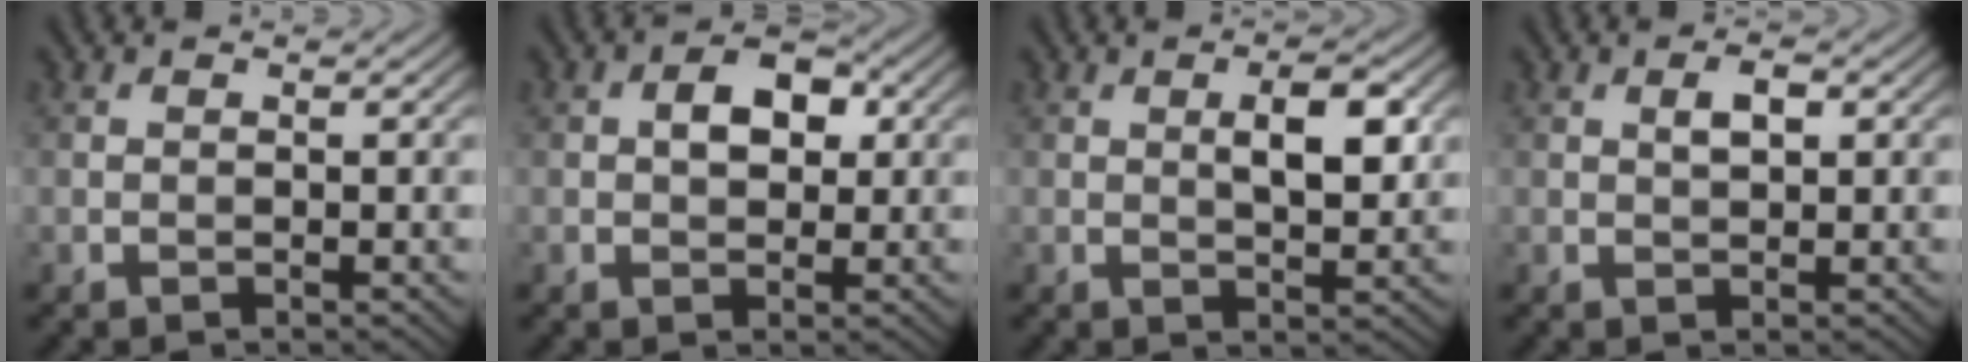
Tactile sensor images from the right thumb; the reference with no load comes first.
{"total": 4.1, "force": [0.7, 2.7, 3.1], "torque": [-0.052, 0.005, 0.007]}
{"total": 4.7, "force": [1.2, 1.7, 4.2], "torque": [-0.071, 0.000, 0.022]}
{"total": 2.0, "force": [0.6, 0.9, 1.7], "torque": [-0.030, 0.000, 0.011]}